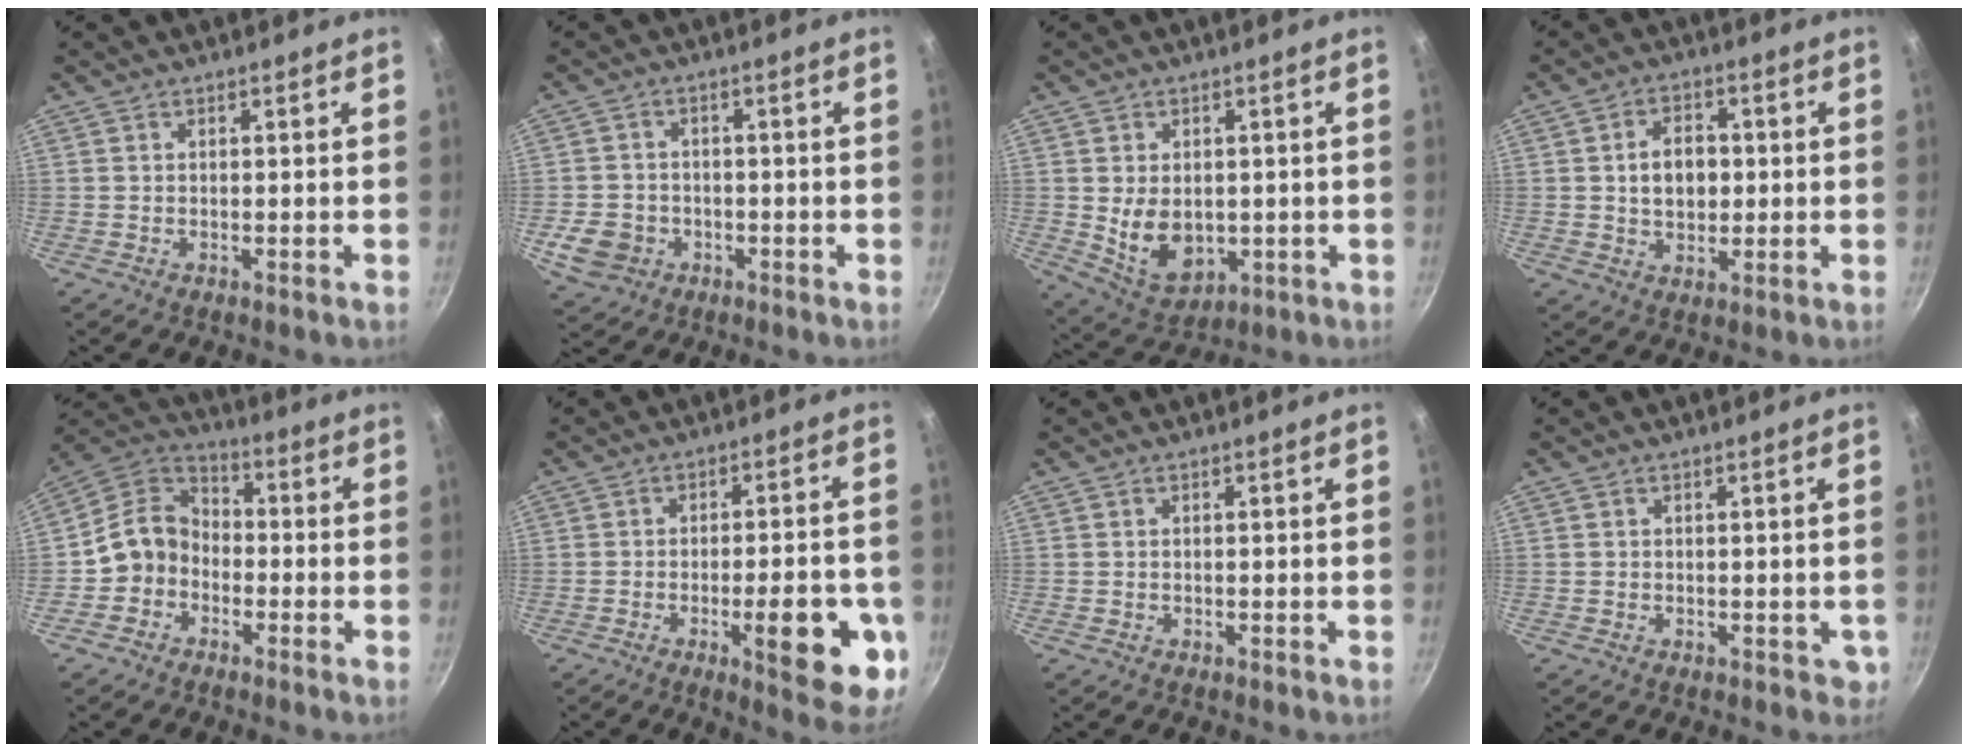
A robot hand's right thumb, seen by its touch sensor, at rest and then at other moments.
{"total": 6.8, "force": [-2.2, 5.7, 2.9], "torque": [-0.048, 0.018, -0.033]}
{"total": 9.5, "force": [-0.2, 6.8, 6.6], "torque": [-0.093, -0.015, 0.021]}
{"total": 7.5, "force": [0.4, 5.4, 5.2], "torque": [-0.064, 0.007, 0.005]}
{"total": 9.0, "force": [-2.9, 7.5, 3.9], "torque": [-0.042, 0.047, -0.077]}
{"total": 14.8, "force": [-4.5, 4.5, 13.3], "torque": [-0.145, 0.009, -0.057]}
{"total": 0.0}
{"total": 2.1, "force": [-0.4, 1.7, 1.2], "torque": [-0.006, 0.000, -0.004]}